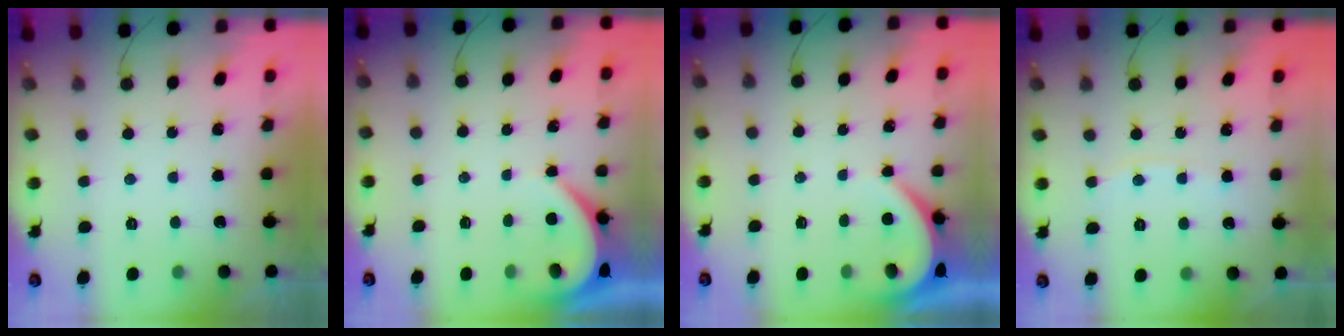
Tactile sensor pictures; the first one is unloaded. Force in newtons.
{"total": 3.9, "press": 3.8, "slide": 0.6}
{"total": 3.9, "press": 3.9, "slide": 0.7}
{"total": 5.2, "press": 5.2, "slide": 0.6}